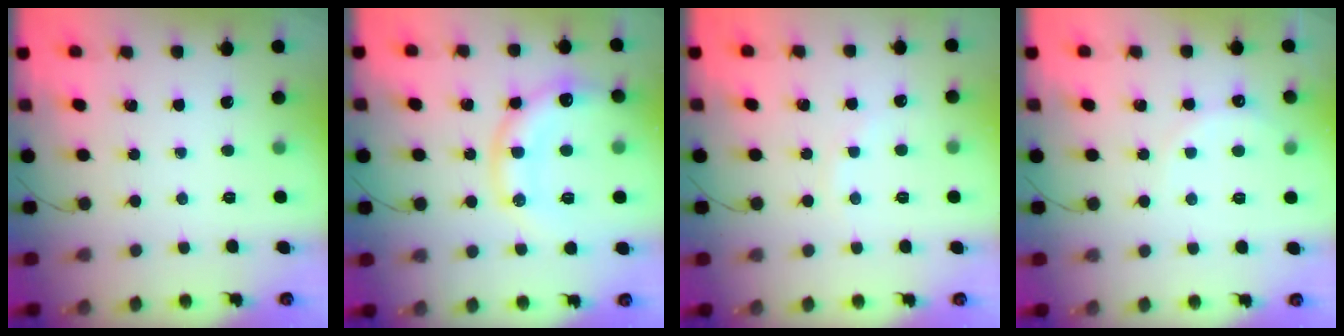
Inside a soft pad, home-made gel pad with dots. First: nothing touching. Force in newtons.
{"total": 15.9, "press": 15.8, "slide": 2.0}
{"total": 3.4, "press": 3.2, "slide": 1.0}
{"total": 6.1, "press": 6.0, "slide": 1.3}